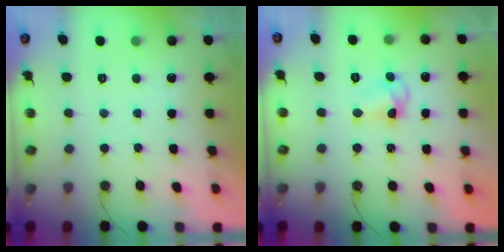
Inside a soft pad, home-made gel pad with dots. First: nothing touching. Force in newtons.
{"total": 7.2, "press": 7.2, "slide": 0.6}